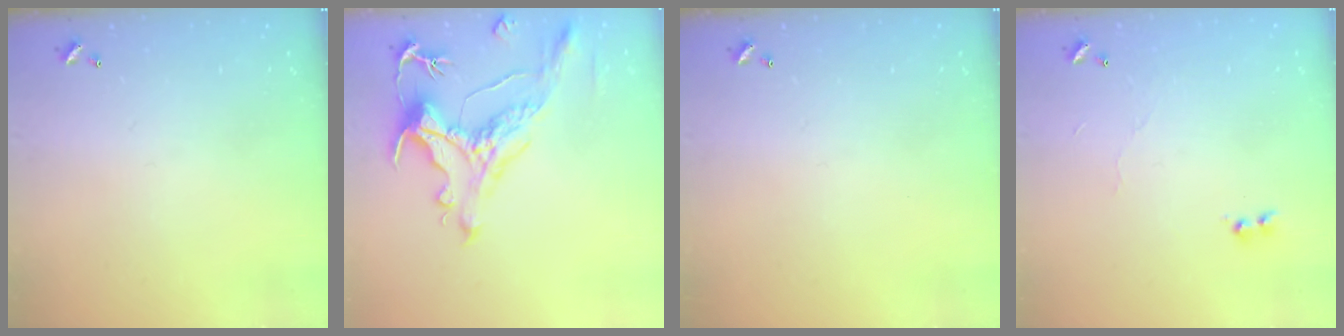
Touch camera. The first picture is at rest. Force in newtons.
{"total": 1.7, "press": 0.9, "slide": 1.4}
{"total": 0.0}
{"total": 5.4, "press": 5.4, "slide": 0.3}